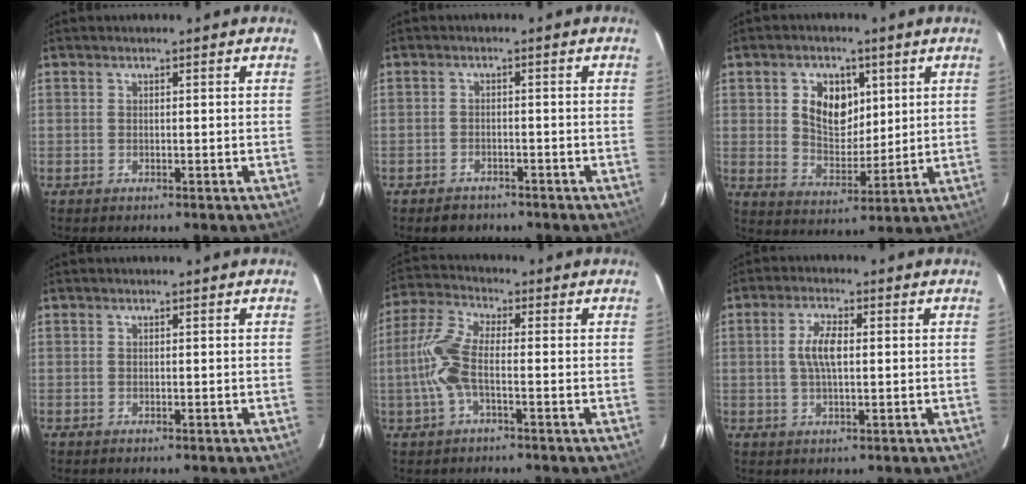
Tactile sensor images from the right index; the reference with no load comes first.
{"total": 3.3, "force": [-2.5, 2.1, 0.4], "torque": [-0.016, 0.007, -0.036]}
{"total": 9.2, "force": [2.9, 6.5, 5.8], "torque": [-0.103, 0.007, 0.058]}
{"total": 0.0}
{"total": 8.6, "force": [-1.8, 2.8, 7.9], "torque": [-0.186, 0.009, -0.041]}
{"total": 5.1, "force": [0.5, 1.8, 4.7], "torque": [-0.092, 0.006, 0.010]}